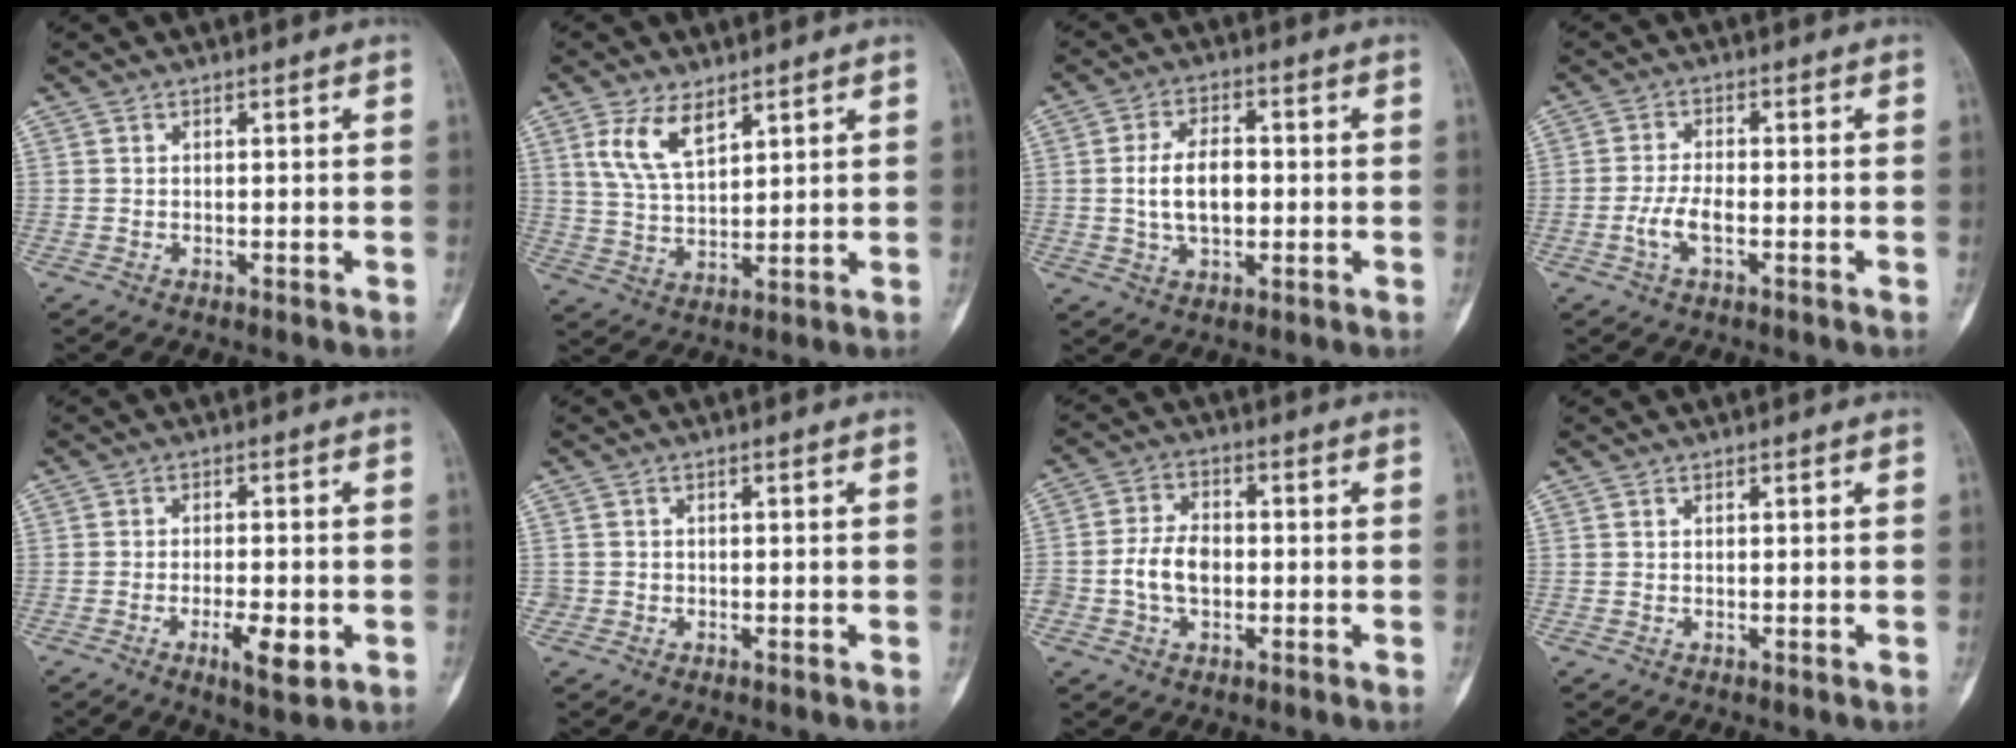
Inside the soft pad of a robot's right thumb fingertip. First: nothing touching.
{"total": 8.2, "force": [4.6, 3.8, 5.6], "torque": [-0.100, -0.019, 0.098]}
{"total": 8.4, "force": [-0.3, 4.8, 6.8], "torque": [-0.118, 0.010, -0.006]}
{"total": 4.4, "force": [-1.5, 1.7, 3.7], "torque": [-0.081, 0.012, -0.029]}
{"total": 6.2, "force": [-2.3, 1.9, 5.4], "torque": [-0.083, -0.001, -0.032]}
{"total": 1.3, "force": [-0.5, 1.2, 0.0], "torque": [0.005, 0.007, -0.014]}
{"total": 7.2, "force": [-1.4, 4.9, 5.1], "torque": [-0.086, 0.020, -0.030]}
{"total": 0.0}